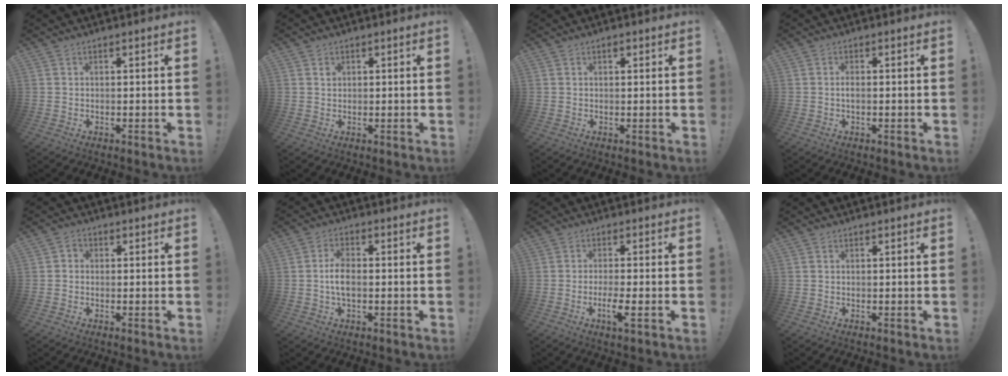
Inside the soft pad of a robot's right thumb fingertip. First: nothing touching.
{"total": 1.1, "force": [0.4, 1.1, 0.1], "torque": [0.012, -0.004, 0.003]}
{"total": 0.8, "force": [0.5, 0.5, 0.5], "torque": [-0.009, 0.000, 0.009]}
{"total": 1.2, "force": [-0.5, 0.5, 1.0], "torque": [-0.022, 0.003, -0.009]}
{"total": 1.6, "force": [-0.6, 1.2, 0.9], "torque": [-0.014, 0.004, -0.011]}
{"total": 6.0, "force": [-0.7, 3.3, 5.0], "torque": [-0.088, 0.004, -0.017]}
{"total": 5.8, "force": [-2.1, 0.5, 5.4], "torque": [-0.096, -0.010, -0.036]}
{"total": 0.0}